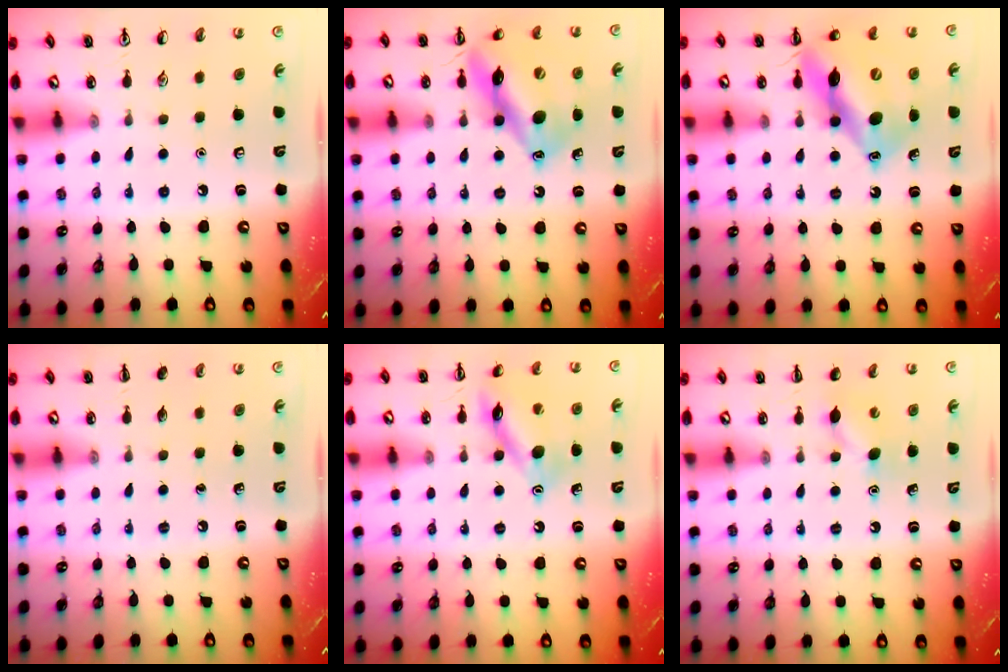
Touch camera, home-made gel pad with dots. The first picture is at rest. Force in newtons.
{"total": 15.2, "press": 14.9, "slide": 2.7}
{"total": 14.3, "press": 13.8, "slide": 3.7}
{"total": 0.0}
{"total": 13.2, "press": 13.2, "slide": 1.3}
{"total": 6.3, "press": 6.1, "slide": 1.8}